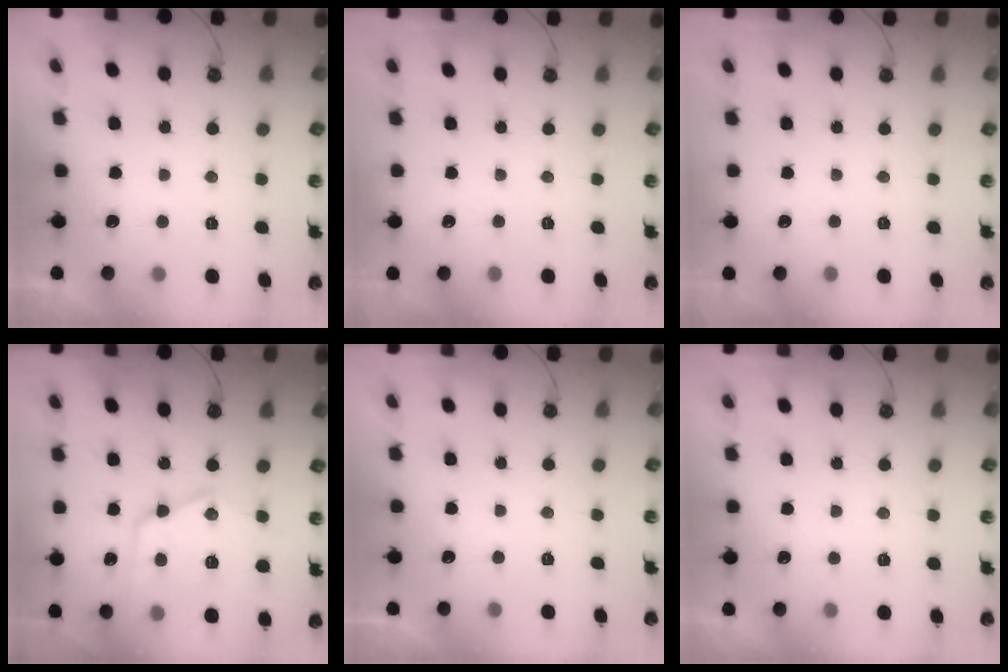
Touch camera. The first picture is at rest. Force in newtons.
{"total": 0.0}
{"total": 0.0}
{"total": 17.6, "press": 17.5, "slide": 1.7}
{"total": 0.0}
{"total": 3.0, "press": 2.9, "slide": 0.5}